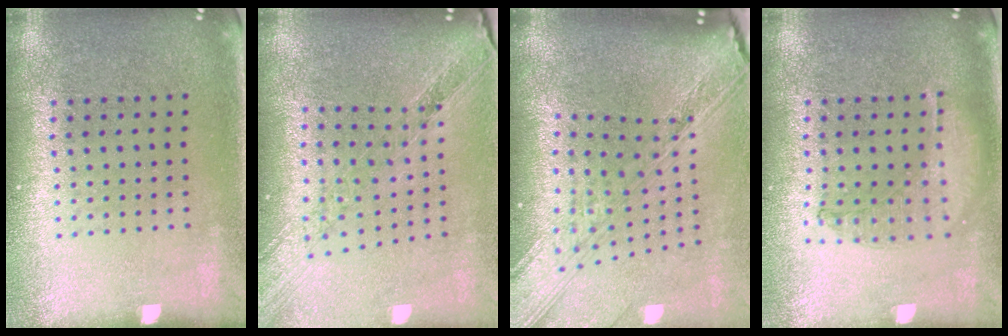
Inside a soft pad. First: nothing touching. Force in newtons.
{"total": 1.1, "press": 1.1, "slide": 0.2}
{"total": 4.1, "press": 2.9, "slide": 2.8}
{"total": 1.0, "press": 0.9, "slide": 0.3}